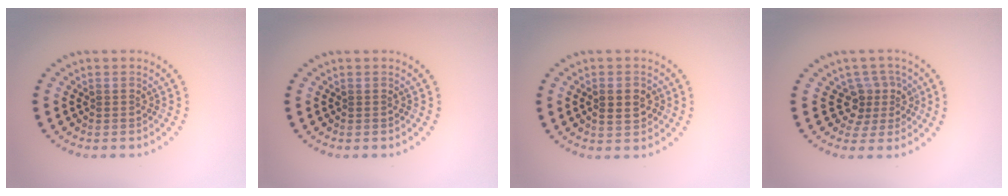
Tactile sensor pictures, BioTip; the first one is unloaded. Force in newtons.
{"total": 0.0}
{"total": 2.8, "press": 2.8, "slide": 0.2}
{"total": 2.9, "press": 2.1, "slide": 2.0}